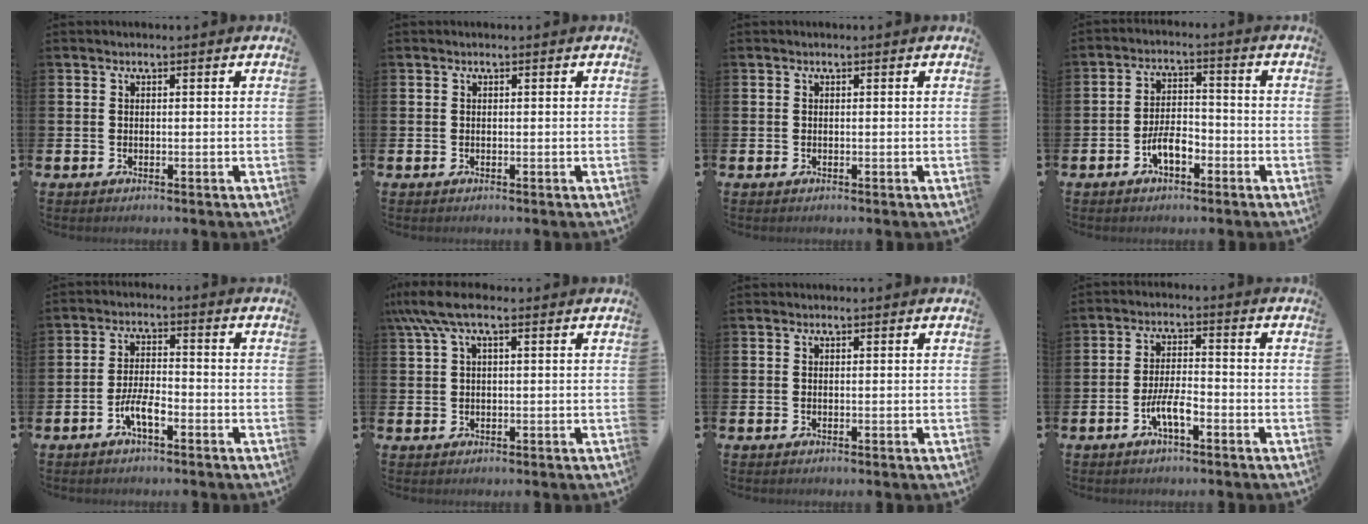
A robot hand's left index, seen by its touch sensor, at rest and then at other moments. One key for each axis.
{"total": 0.0}
{"total": 0.0}
{"total": 4.3, "fx": -2.1, "fy": 1.9, "fz": 3.2, "tx": -0.063, "ty": 0.010, "tz": -0.042}
{"total": 4.0, "fx": -2.0, "fy": 1.2, "fz": 3.3, "tx": -0.071, "ty": 0.004, "tz": -0.041}
{"total": 4.9, "fx": 2.6, "fy": 1.5, "fz": 3.9, "tx": -0.083, "ty": 0.003, "tz": 0.047}
{"total": 0.0}
{"total": 4.3, "fx": -1.9, "fy": 1.3, "fz": 3.6, "tx": -0.077, "ty": 0.004, "tz": -0.039}